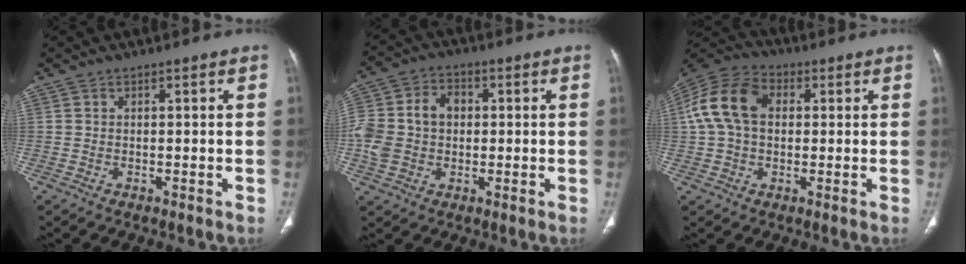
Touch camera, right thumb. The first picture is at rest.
{"total": 12.2, "force": [0.1, 9.3, 7.8], "torque": [-0.153, 0.027, 0.002]}
{"total": 13.1, "force": [2.1, 9.2, 9.1], "torque": [-0.175, 0.030, 0.029]}